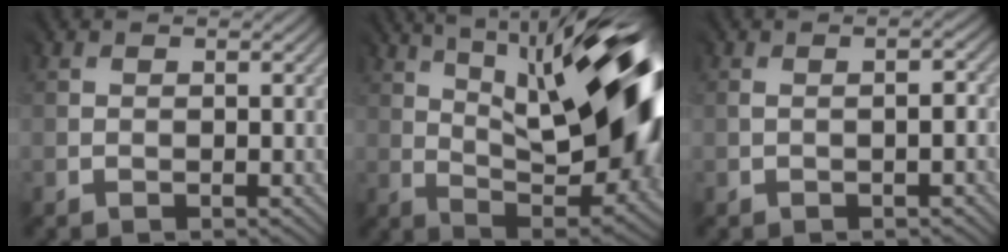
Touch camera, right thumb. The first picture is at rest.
{"total": 20.0, "force": [5.6, 8.0, 17.4], "torque": [-0.229, 0.025, 0.077]}
{"total": 1.4, "force": [-0.7, -0.1, 1.2], "torque": [-0.018, 0.002, -0.007]}